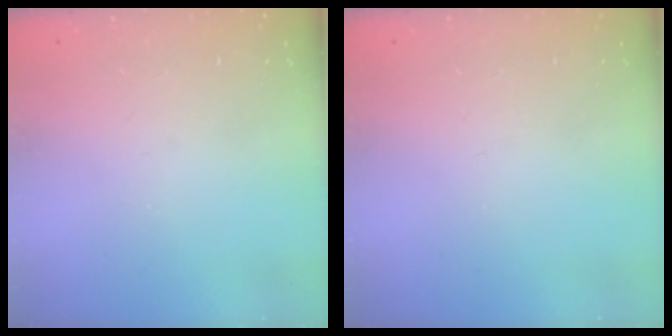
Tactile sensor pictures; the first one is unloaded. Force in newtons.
{"total": 0.0}